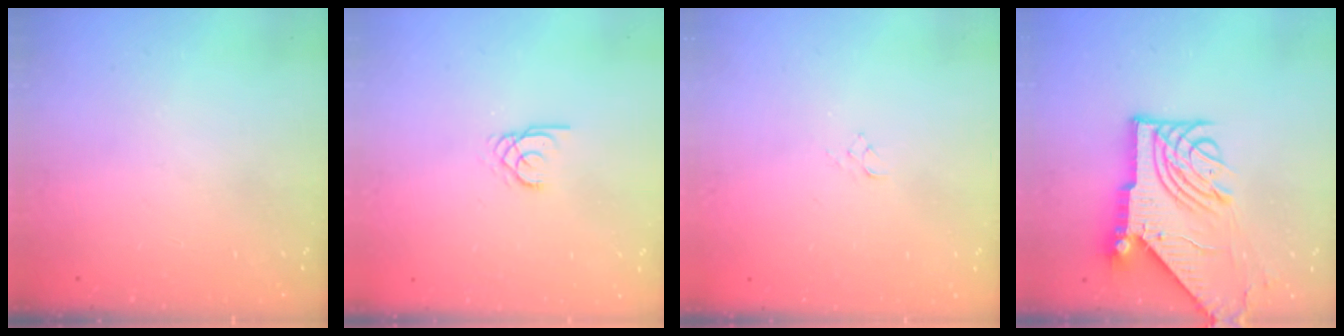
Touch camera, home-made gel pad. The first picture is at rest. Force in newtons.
{"total": 1.9, "press": 1.9, "slide": 0.0}
{"total": 2.9, "press": 2.9, "slide": 0.3}
{"total": 14.3, "press": 14.2, "slide": 1.7}